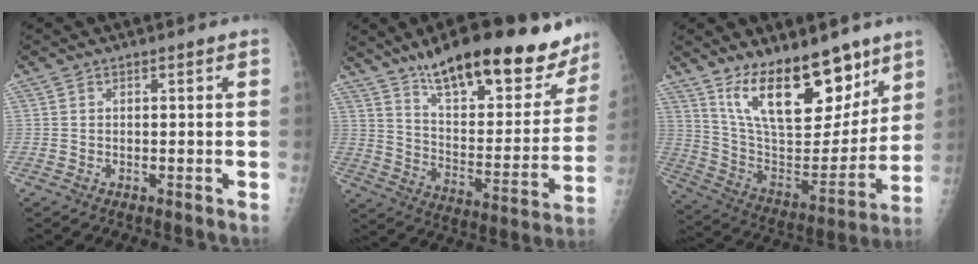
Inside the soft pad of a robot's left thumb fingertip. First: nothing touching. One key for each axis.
{"total": 28.4, "fx": 20.7, "fy": 8.6, "fz": 17.4, "tx": -0.213, "ty": -0.081, "tz": 0.302}
{"total": 21.8, "fx": 14.0, "fy": 9.3, "fz": 13.9, "tx": -0.171, "ty": -0.085, "tz": 0.250}